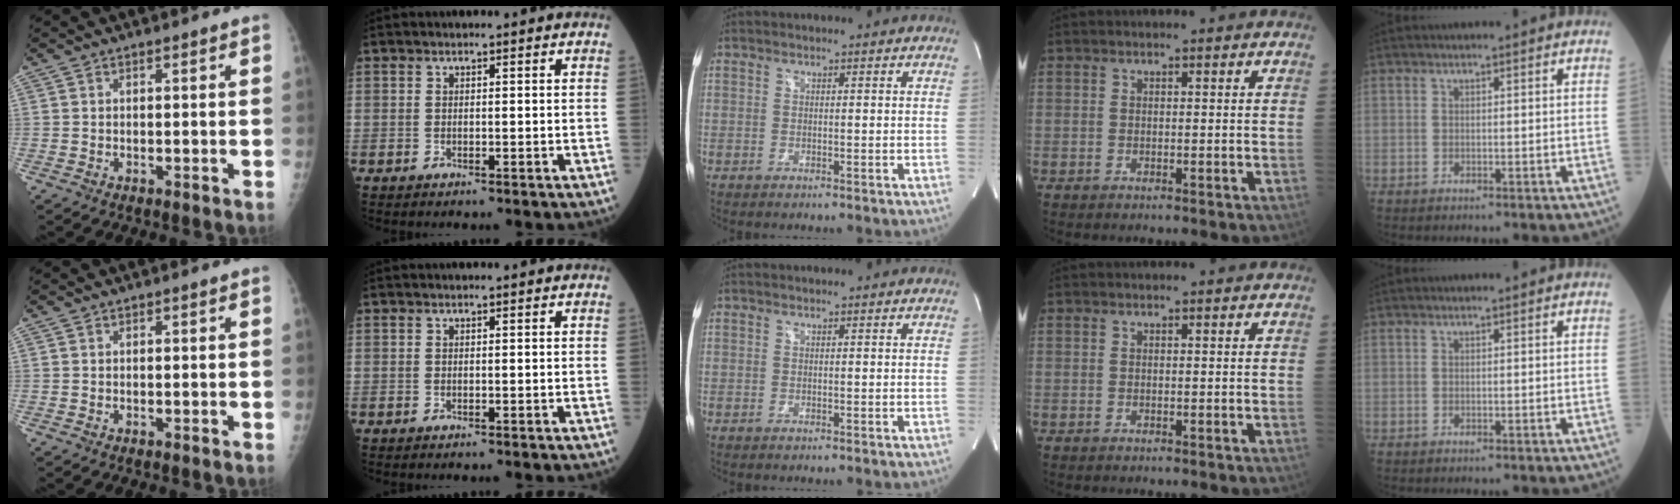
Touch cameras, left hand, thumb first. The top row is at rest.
{}